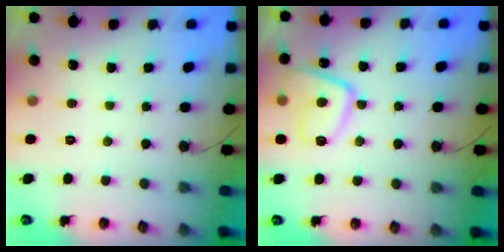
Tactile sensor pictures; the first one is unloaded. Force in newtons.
{"total": 9.9, "press": 9.9, "slide": 0.9}